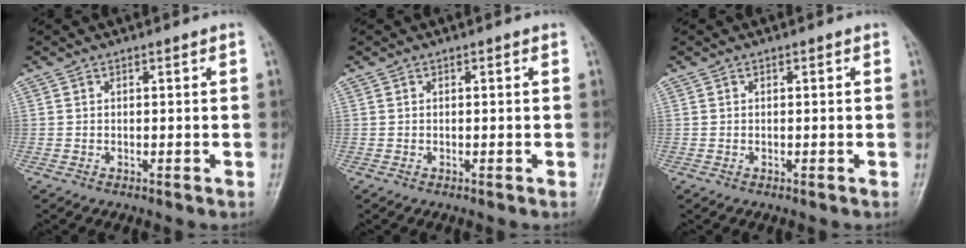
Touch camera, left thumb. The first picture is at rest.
{"total": 0.0}
{"total": 0.0}